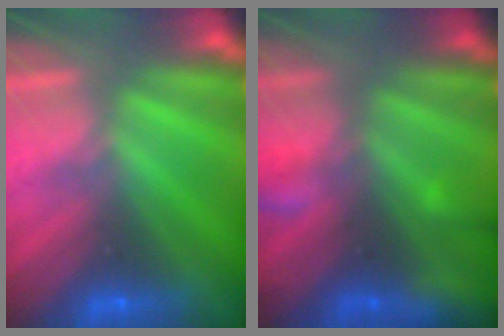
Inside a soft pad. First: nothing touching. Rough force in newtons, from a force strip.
{"total": 7.6}